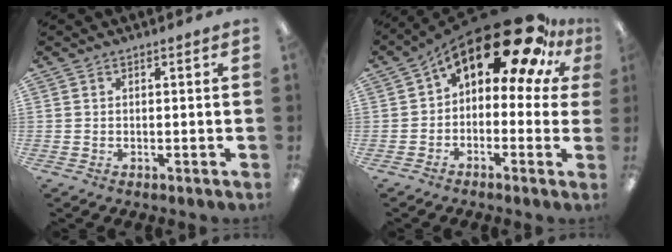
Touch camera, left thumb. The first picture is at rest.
{"total": 19.4, "force": [11.5, 8.0, 13.5], "torque": [-0.200, -0.082, 0.188]}